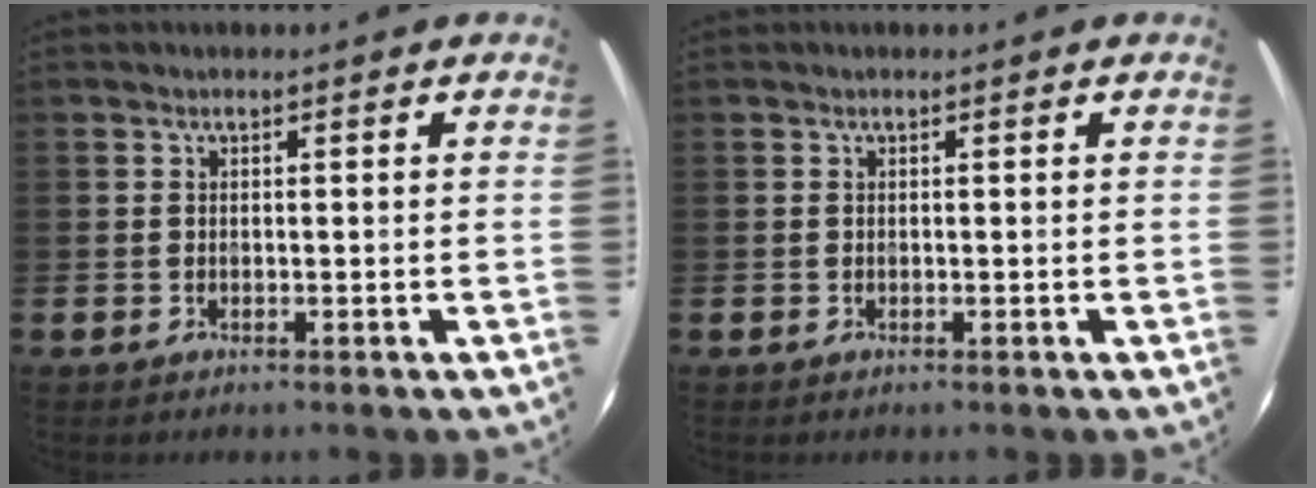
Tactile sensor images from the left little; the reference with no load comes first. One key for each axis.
{"total": 0.0}